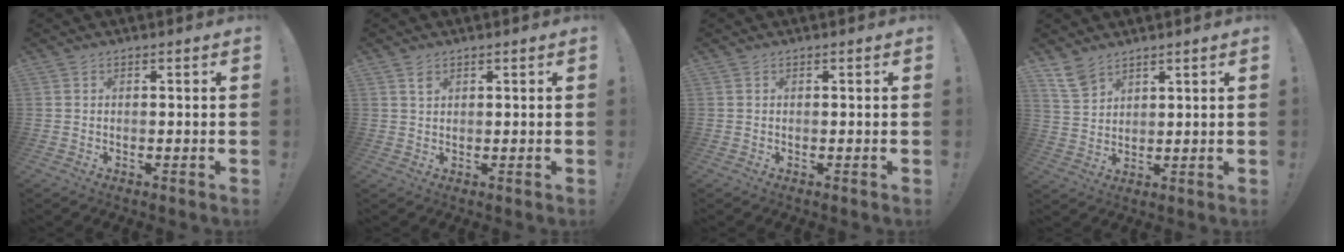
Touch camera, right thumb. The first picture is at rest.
{"total": 1.7, "force": [1.1, 0.9, 0.9], "torque": [-0.011, -0.004, 0.019]}
{"total": 0.0}
{"total": 7.2, "force": [5.5, 3.5, 3.0], "torque": [-0.062, -0.023, 0.109]}